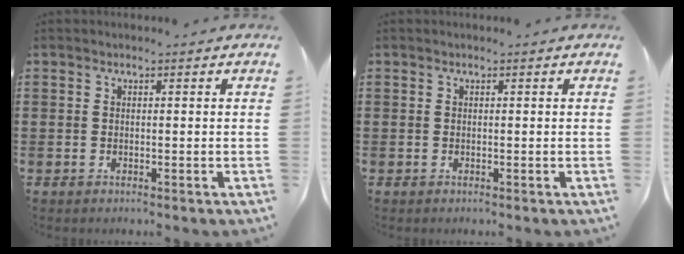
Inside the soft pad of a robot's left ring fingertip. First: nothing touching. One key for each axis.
{"total": 0.0}